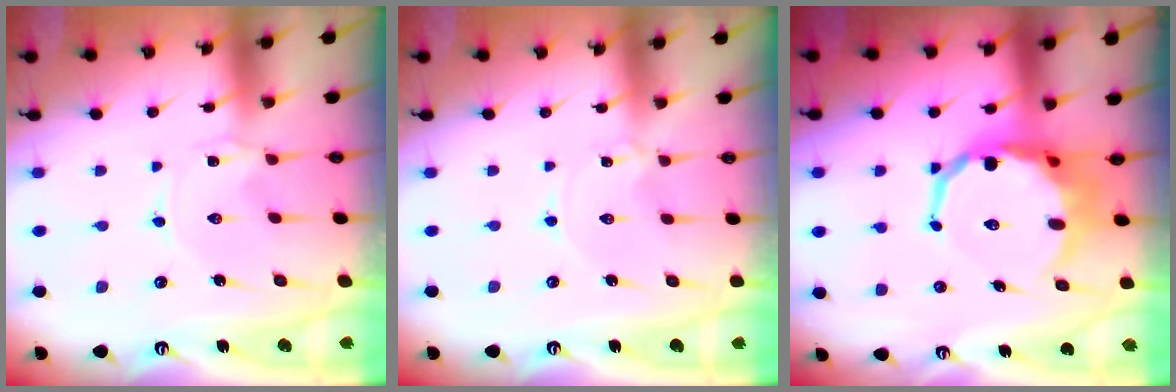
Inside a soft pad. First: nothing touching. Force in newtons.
{"total": 0.0}
{"total": 12.9, "press": 12.7, "slide": 2.7}